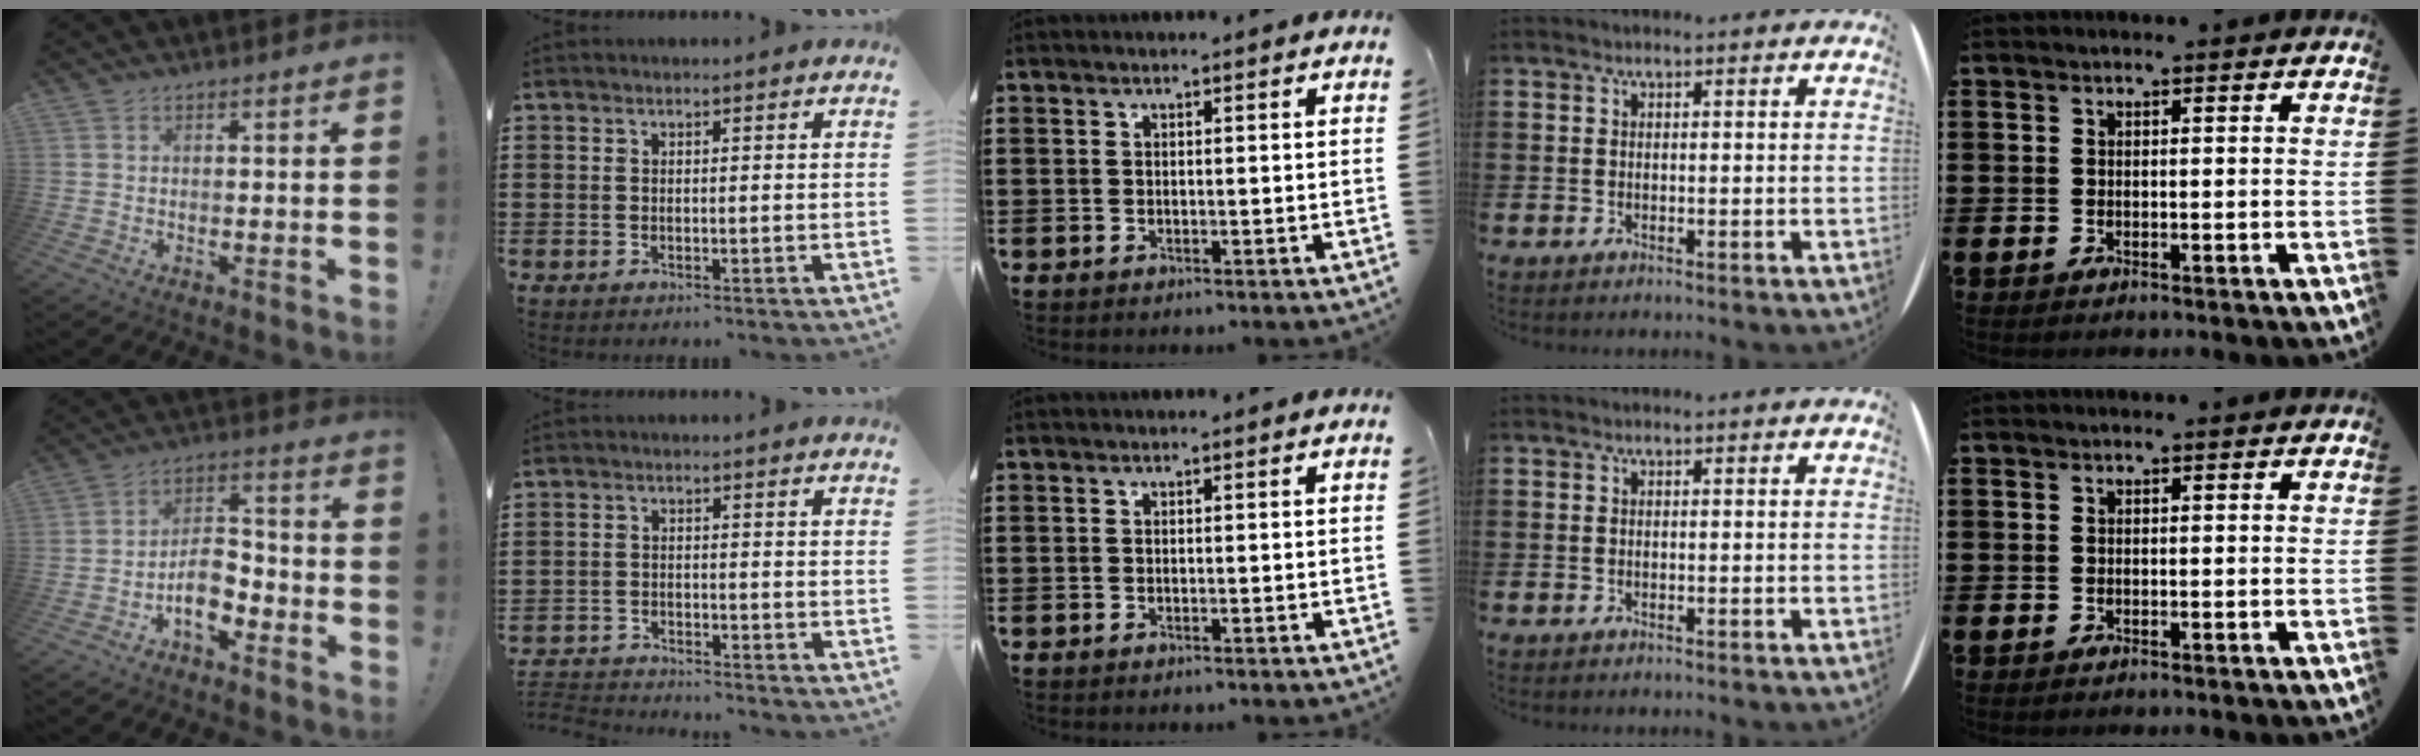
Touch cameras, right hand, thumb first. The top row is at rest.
{"thumb": {"total": 9.6, "force": [-5.1, 5.6, 5.8], "torque": [-0.096, 0.030, -0.090]}, "index": {"total": 3.1, "force": [-3.1, 0.0, -0.4], "torque": [-0.002, -0.002, -0.067]}}